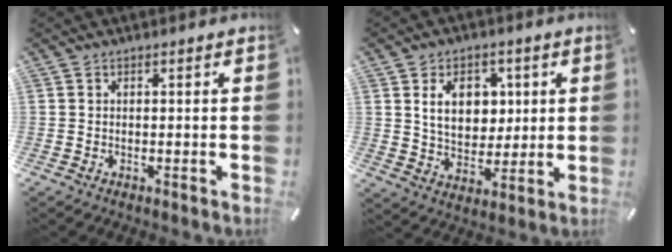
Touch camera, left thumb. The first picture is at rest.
{"total": 10.9, "force": [2.7, 8.2, 6.7], "torque": [-0.101, 0.005, 0.046]}